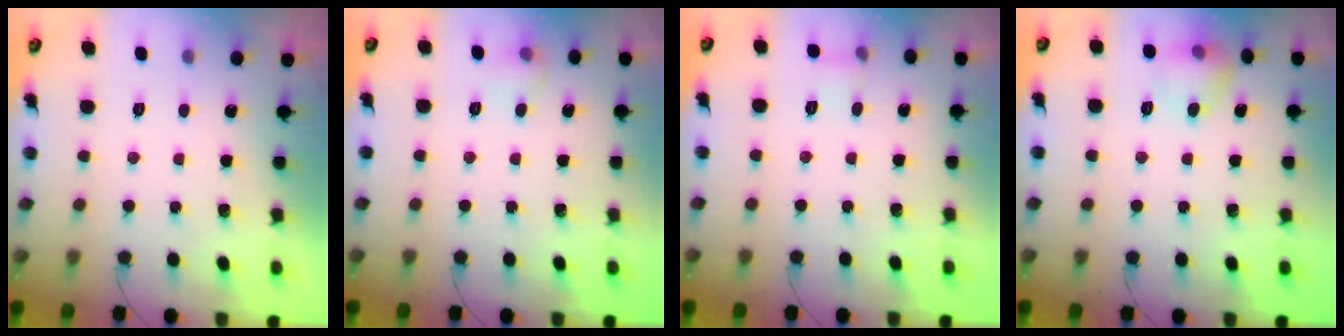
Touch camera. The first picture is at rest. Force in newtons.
{"total": 6.3, "press": 6.2, "slide": 1.2}
{"total": 5.1, "press": 4.8, "slide": 1.7}
{"total": 11.2, "press": 9.0, "slide": 6.7}